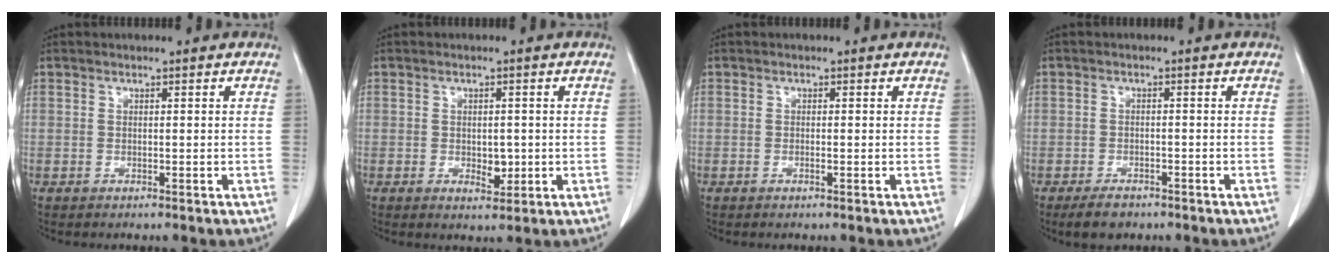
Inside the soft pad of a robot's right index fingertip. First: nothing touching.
{"total": 2.9, "force": [-0.5, 1.7, 2.3], "torque": [-0.031, -0.001, 0.000]}
{"total": 0.5, "force": [-0.2, 0.0, 0.5], "torque": [-0.011, 0.000, -0.002]}
{"total": 3.5, "force": [-2.6, 1.8, 1.5], "torque": [-0.028, -0.001, -0.036]}